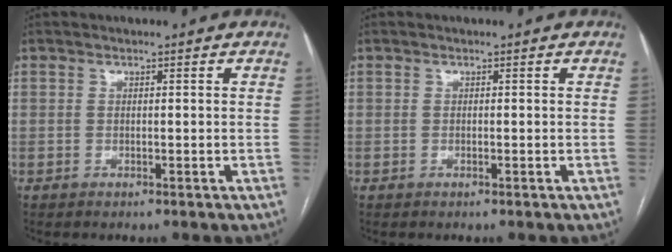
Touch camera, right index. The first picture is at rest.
{"total": 0.0}